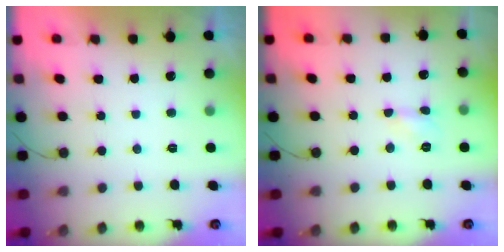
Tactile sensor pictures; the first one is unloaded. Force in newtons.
{"total": 3.6, "press": 3.6, "slide": 0.5}